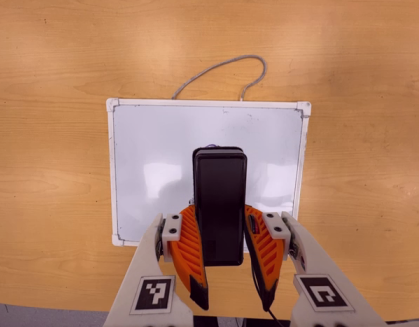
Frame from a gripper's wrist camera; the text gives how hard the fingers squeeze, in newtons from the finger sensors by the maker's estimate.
{"total": 9.0, "left": 7.0, "right": 11.0}